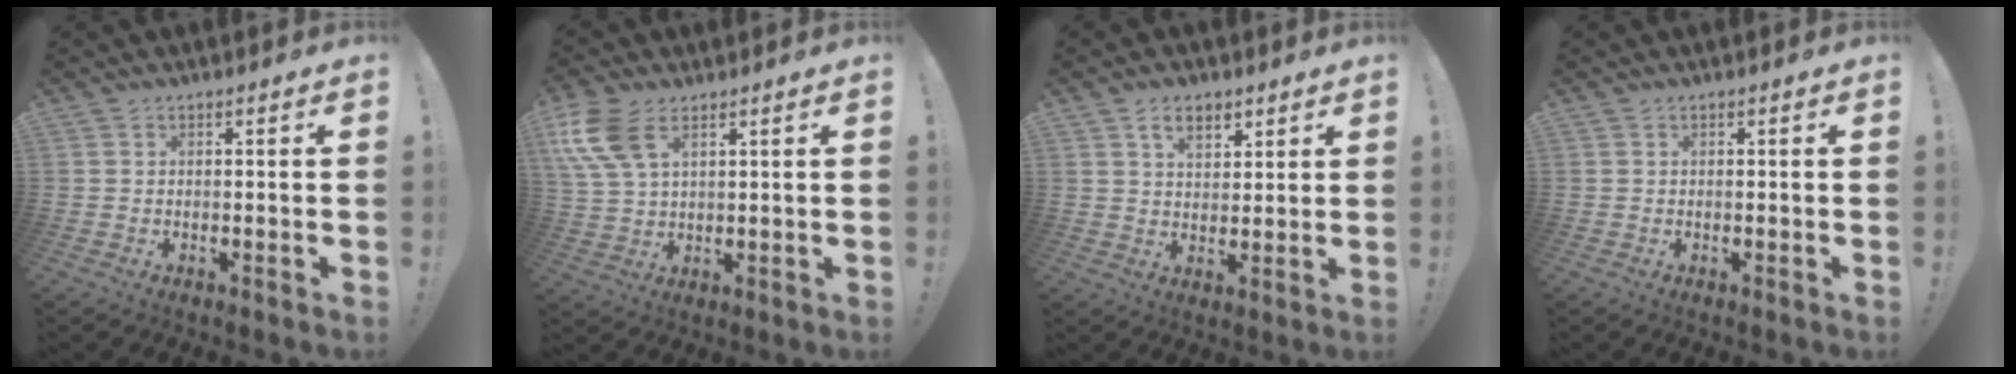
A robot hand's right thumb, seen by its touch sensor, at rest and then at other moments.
{"total": 11.0, "force": [5.2, 5.9, 7.7], "torque": [-0.167, -0.012, 0.101]}
{"total": 6.4, "force": [3.8, 3.8, 3.5], "torque": [-0.056, -0.008, 0.069]}
{"total": 0.0}